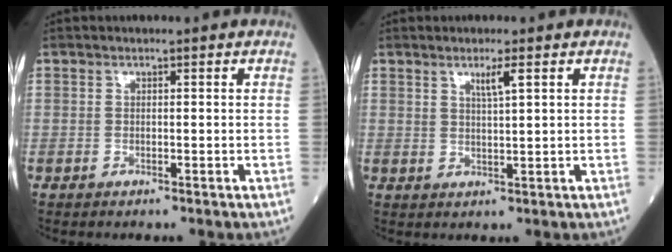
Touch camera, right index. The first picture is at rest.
{"total": 2.8, "force": [1.5, 0.0, 2.4], "torque": [-0.046, -0.003, 0.029]}